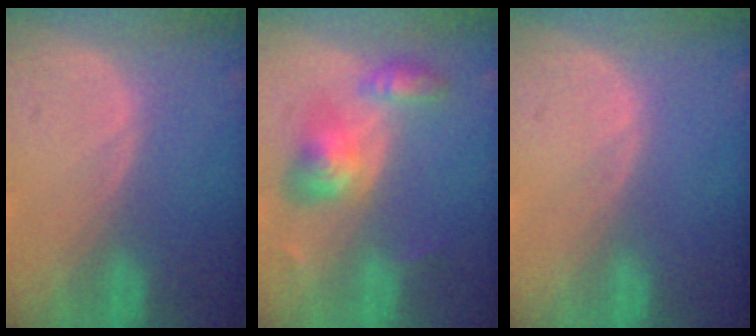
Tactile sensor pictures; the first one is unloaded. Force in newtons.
{"total": 5.7, "press": 5.7, "slide": 0.5}
{"total": 0.0}